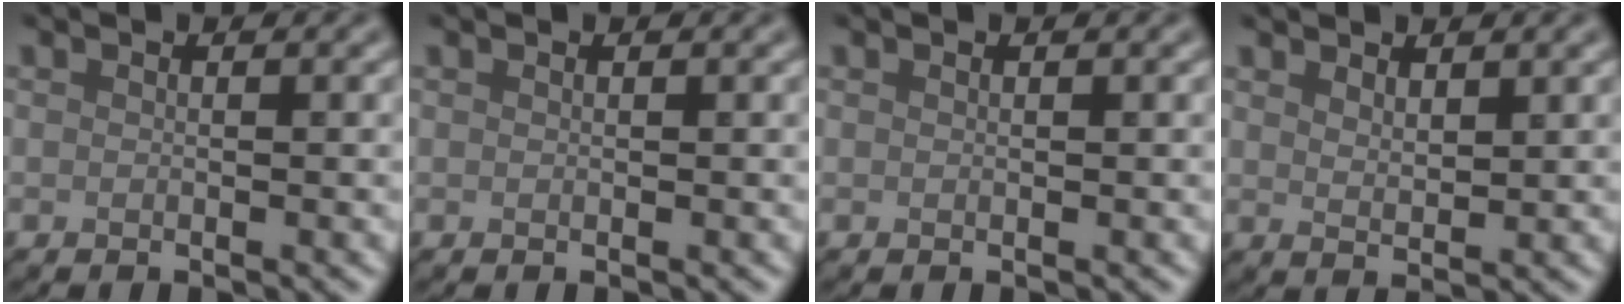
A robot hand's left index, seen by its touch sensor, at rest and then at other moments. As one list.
[{"total": 0.0}, {"total": 0.0}, {"total": 1.8, "force": [1.5, 0.6, 0.9], "torque": [-0.017, -0.003, 0.031]}]